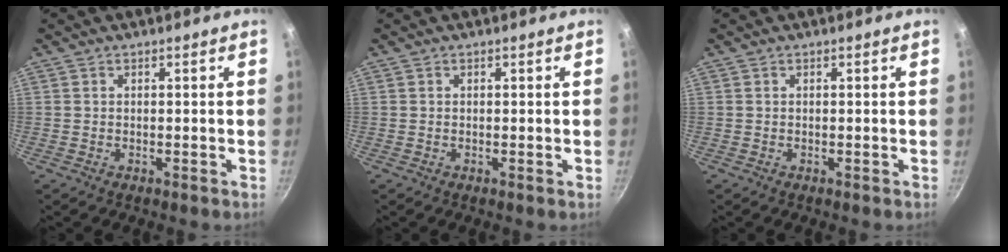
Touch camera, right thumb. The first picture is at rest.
{"total": 0.0}
{"total": 0.0}